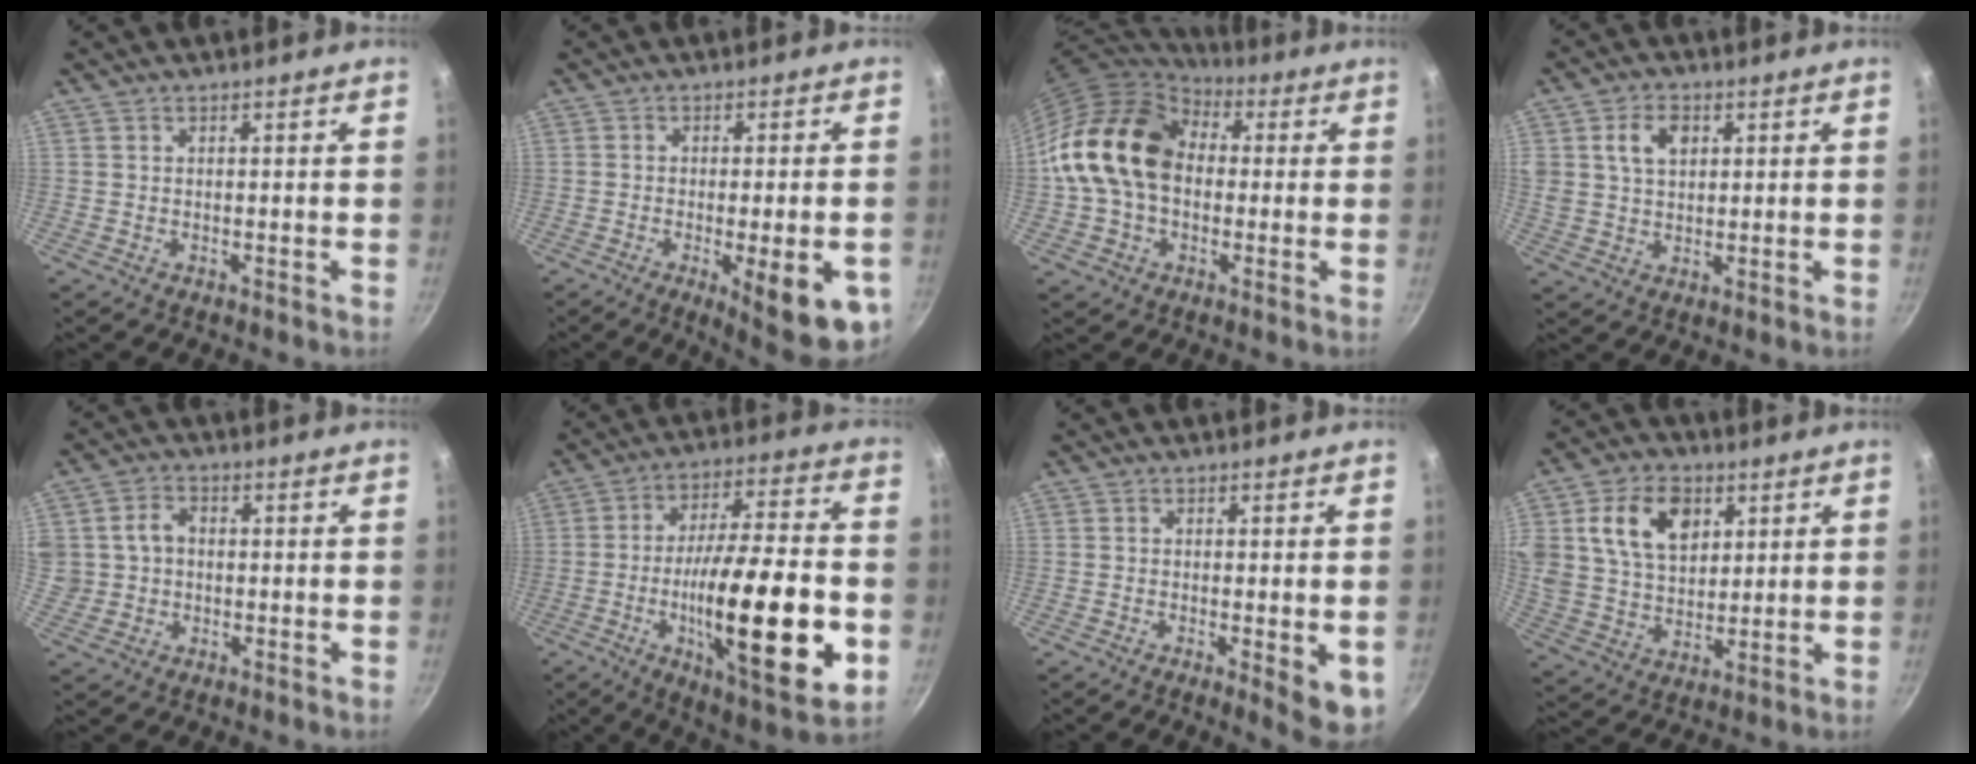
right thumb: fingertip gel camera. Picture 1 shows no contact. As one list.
[{"total": 13.6, "force": [-4.5, 3.6, 12.3], "torque": [-0.139, 0.004, -0.052]}, {"total": 18.4, "force": [1.0, 13.4, 12.5], "torque": [-0.204, 0.036, 0.008]}, {"total": 7.0, "force": [2.3, 4.9, 4.4], "torque": [-0.063, -0.001, 0.040]}, {"total": 6.2, "force": [0.3, 5.4, 3.0], "torque": [-0.034, 0.014, 0.007]}, {"total": 26.6, "force": [-6.6, 7.4, 24.7], "torque": [-0.383, 0.017, -0.100]}, {"total": 7.0, "force": [-1.8, 1.9, 6.5], "torque": [-0.072, -0.004, -0.020]}, {"total": 14.5, "force": [5.0, 10.2, 9.0], "torque": [-0.138, -0.007, 0.090]}]